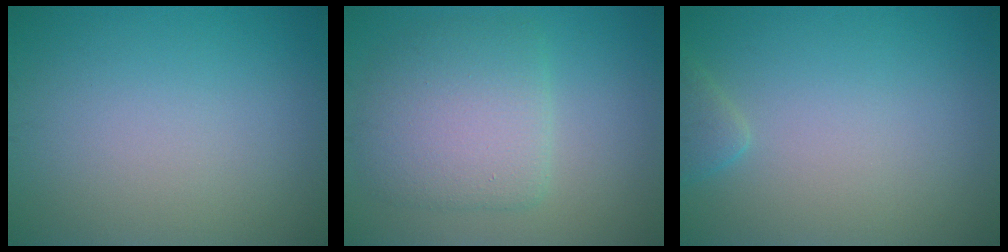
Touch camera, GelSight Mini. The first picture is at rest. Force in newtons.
{"total": 5.7, "press": 5.7, "slide": 0.2}
{"total": 1.3, "press": 1.3, "slide": 0.1}